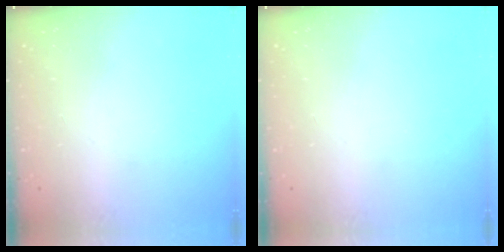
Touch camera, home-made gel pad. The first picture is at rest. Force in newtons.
{"total": 0.0}